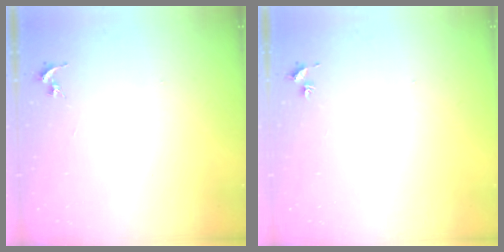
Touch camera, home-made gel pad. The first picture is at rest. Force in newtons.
{"total": 1.8, "press": 1.8, "slide": 0.2}